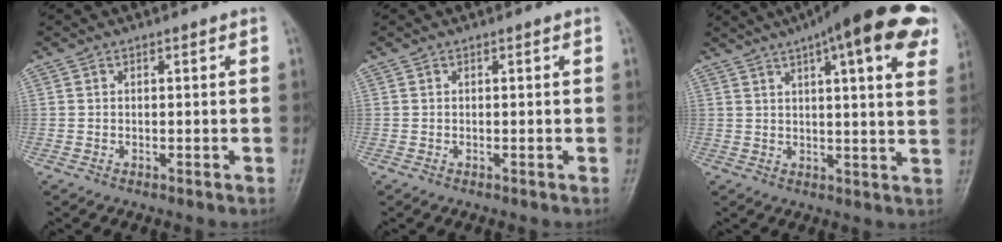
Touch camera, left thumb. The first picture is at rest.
{"total": 0.0}
{"total": 21.7, "force": [12.0, 5.3, 17.4], "torque": [-0.231, 0.003, 0.148]}